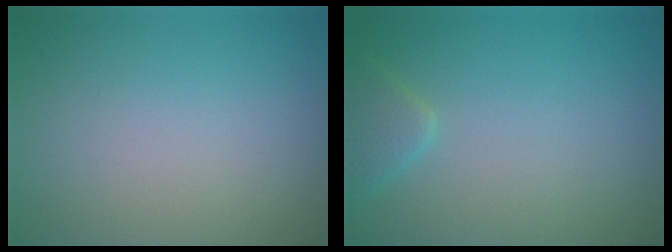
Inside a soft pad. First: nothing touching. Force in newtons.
{"total": 1.8, "press": 1.8, "slide": 0.1}